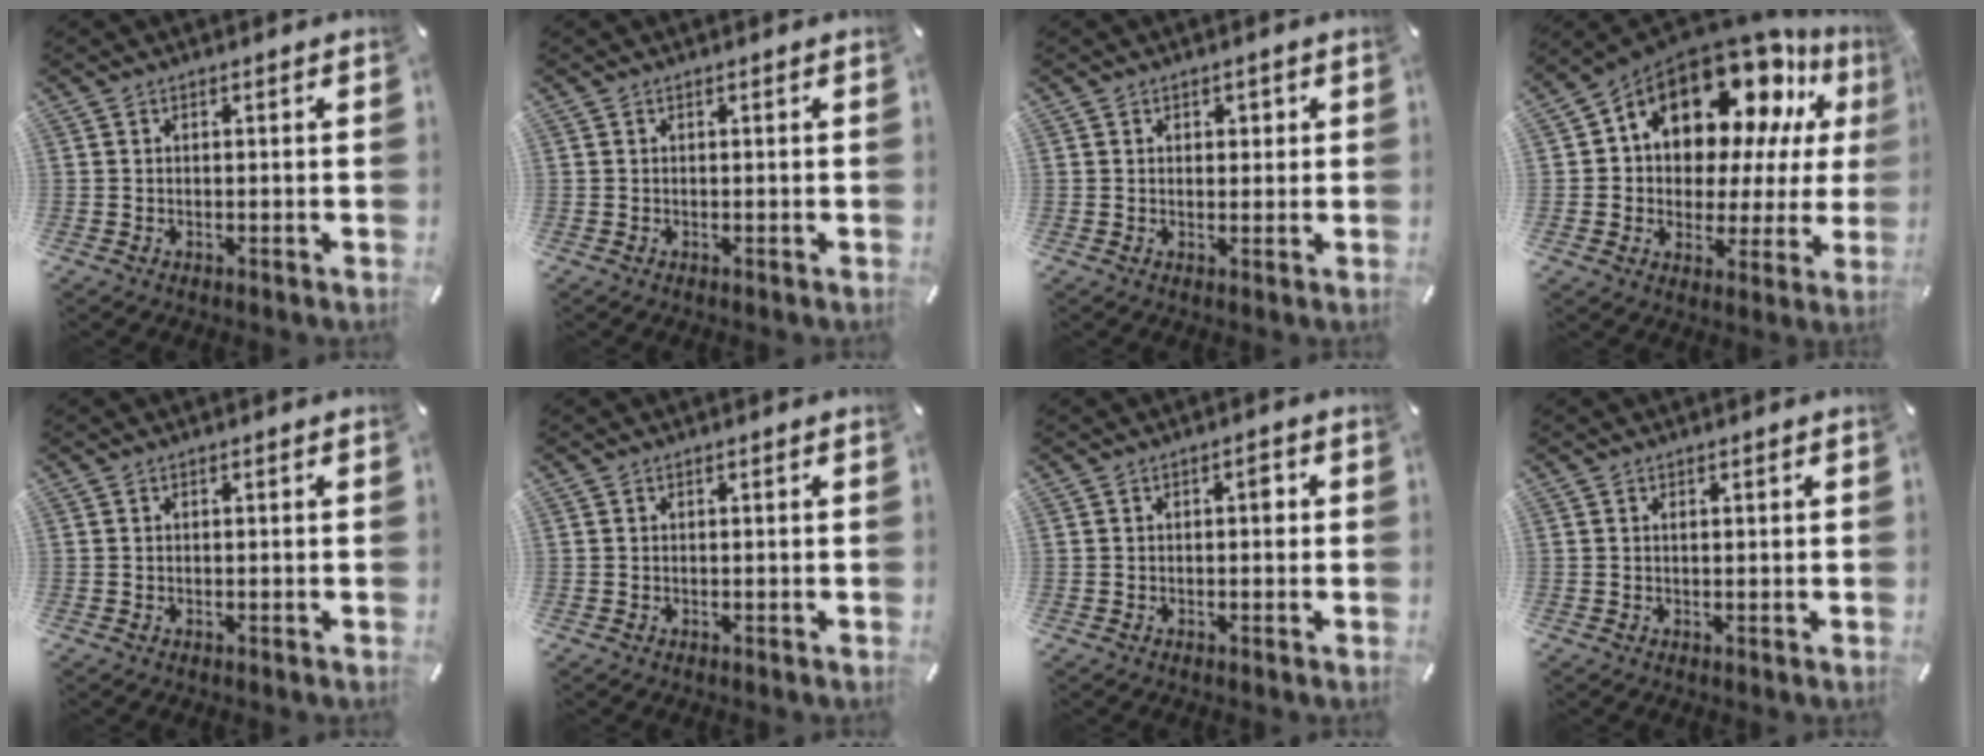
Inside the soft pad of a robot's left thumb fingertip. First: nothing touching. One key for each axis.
{"total": 0.0}
{"total": 1.7, "fx": 0.6, "fy": 1.4, "fz": 0.6, "tx": 0.002, "ty": -0.002, "tz": 0.005}
{"total": 18.5, "fx": 11.9, "fy": 10.2, "fz": 9.8, "tx": -0.175, "ty": -0.093, "tz": 0.207}
{"total": 0.0}
{"total": 0.0}
{"total": 2.3, "fx": 0.2, "fy": 1.2, "fz": 2.0, "tx": -0.026, "ty": 0.003, "tz": -0.003}
{"total": 0.6, "fx": 0.2, "fy": 0.2, "fz": 0.5, "tx": -0.011, "ty": -0.001, "tz": 0.004}